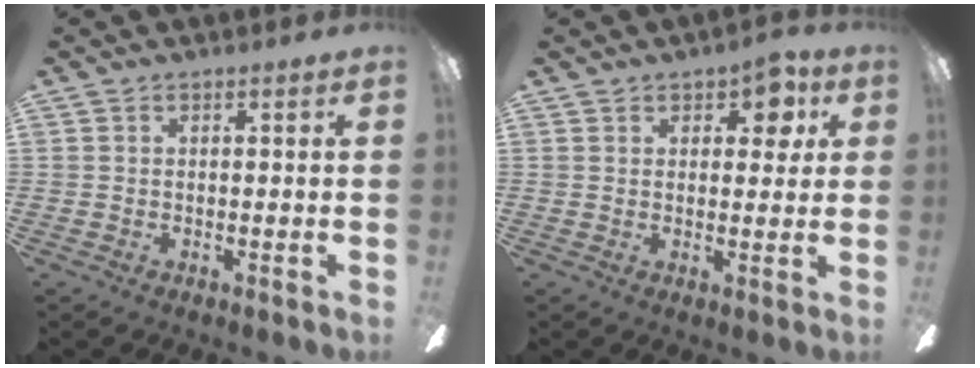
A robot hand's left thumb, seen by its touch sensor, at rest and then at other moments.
{"total": 5.3, "force": [2.8, 3.1, 3.3], "torque": [-0.031, -0.002, 0.044]}